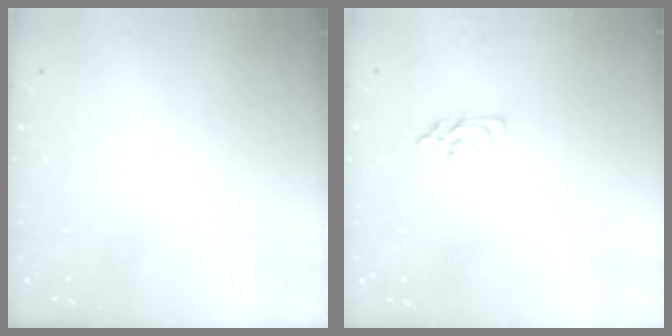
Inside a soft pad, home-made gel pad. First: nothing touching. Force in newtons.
{"total": 3.8, "press": 3.8, "slide": 0.5}